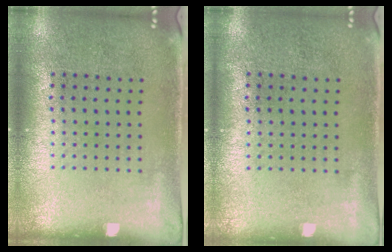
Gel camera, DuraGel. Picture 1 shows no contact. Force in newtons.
{"total": 0.0}